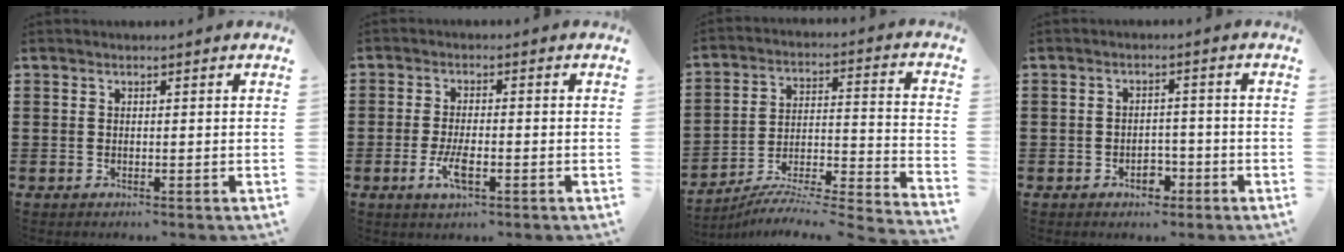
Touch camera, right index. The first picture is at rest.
{"total": 4.4, "force": [-1.6, 1.3, 3.8], "torque": [-0.083, -0.005, -0.033]}
{"total": 4.9, "force": [-4.4, 0.2, 2.2], "torque": [-0.036, -0.014, -0.092]}
{"total": 3.0, "force": [-1.8, 1.8, 1.5], "torque": [-0.029, 0.002, -0.036]}